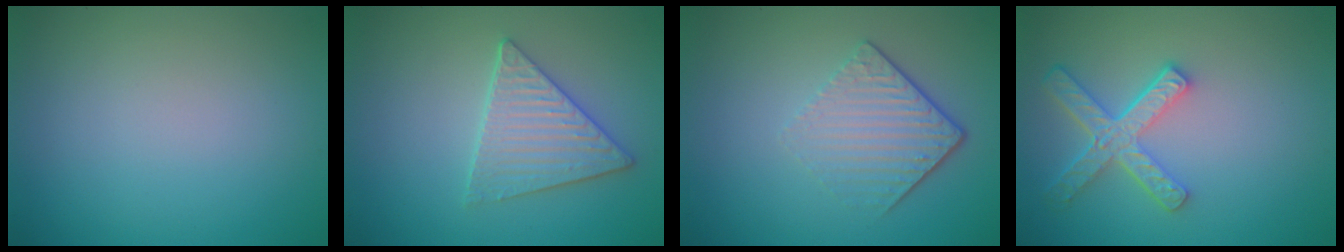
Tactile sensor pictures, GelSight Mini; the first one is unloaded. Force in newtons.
{"total": 3.5, "press": 3.4, "slide": 0.9}
{"total": 4.3, "press": 2.8, "slide": 3.3}
{"total": 4.5, "press": 3.5, "slide": 2.8}